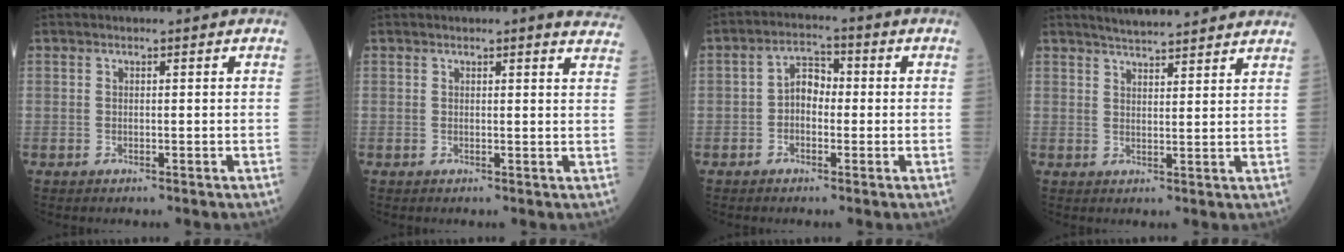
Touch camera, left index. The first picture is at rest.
{"total": 5.6, "force": [5.2, 0.5, 1.8], "torque": [-0.007, -0.014, 0.027]}
{"total": 4.4, "force": [-0.5, 2.7, 3.4], "torque": [-0.059, 0.021, -0.016]}
{"total": 9.4, "force": [8.6, 0.9, 3.7], "torque": [-0.055, 0.021, 0.110]}